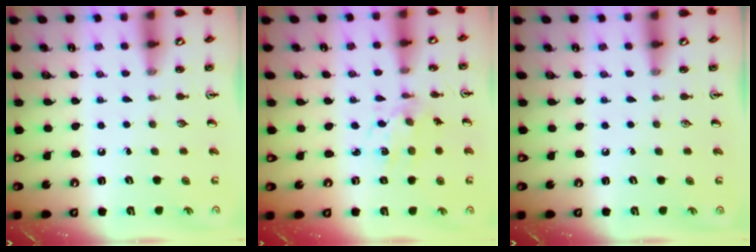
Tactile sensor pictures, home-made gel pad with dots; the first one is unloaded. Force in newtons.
{"total": 4.5, "press": 4.5, "slide": 0.2}
{"total": 0.0}